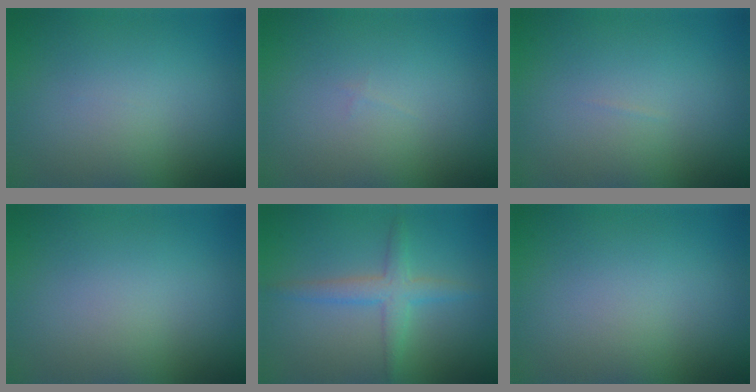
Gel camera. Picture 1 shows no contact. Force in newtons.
{"total": 0.0}
{"total": 0.0}
{"total": 0.0}
{"total": 2.7, "press": 2.7, "slide": 0.0}
{"total": 0.0}